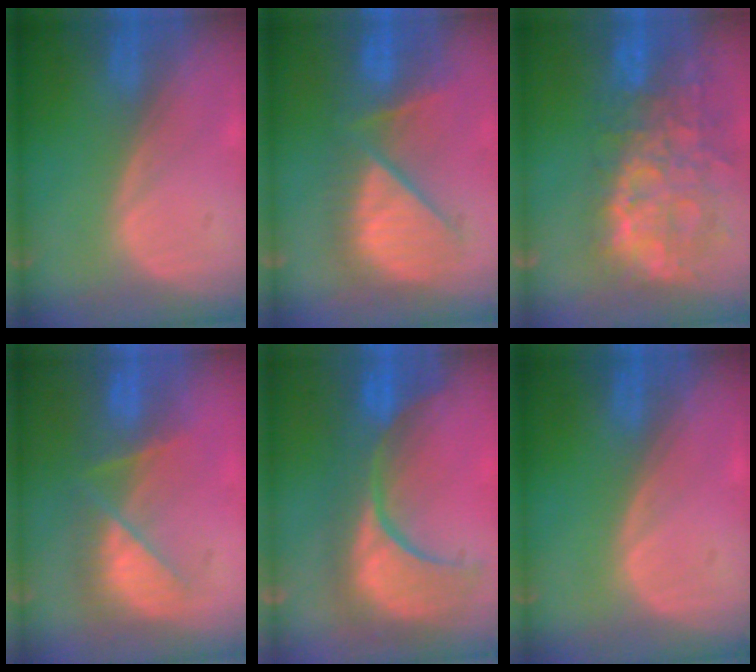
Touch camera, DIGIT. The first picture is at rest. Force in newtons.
{"total": 9.7, "press": 9.3, "slide": 3.0}
{"total": 13.7, "press": 11.2, "slide": 7.9}
{"total": 7.2, "press": 7.0, "slide": 1.7}
{"total": 11.9, "press": 10.8, "slide": 4.8}
{"total": 0.0}